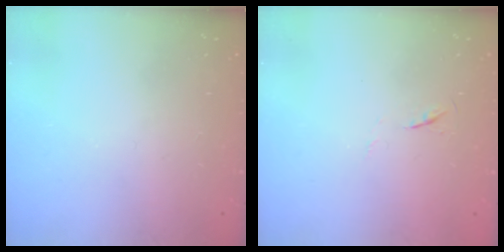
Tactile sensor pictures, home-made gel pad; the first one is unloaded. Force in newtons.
{"total": 4.0, "press": 4.0, "slide": 0.6}